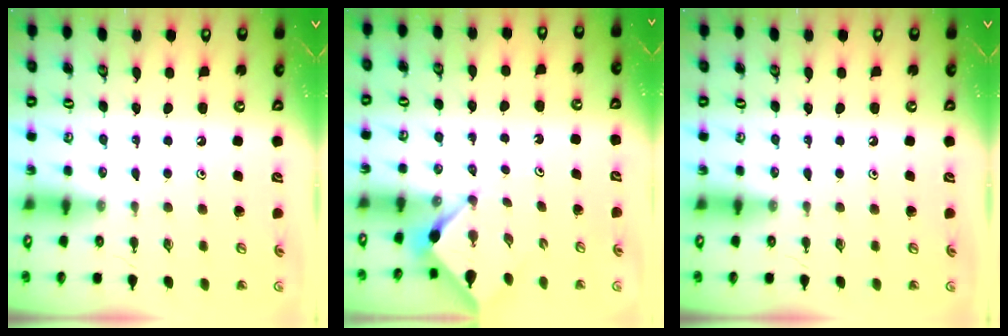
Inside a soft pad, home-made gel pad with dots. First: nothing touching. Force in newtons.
{"total": 3.1, "press": 3.1, "slide": 0.4}
{"total": 0.0}